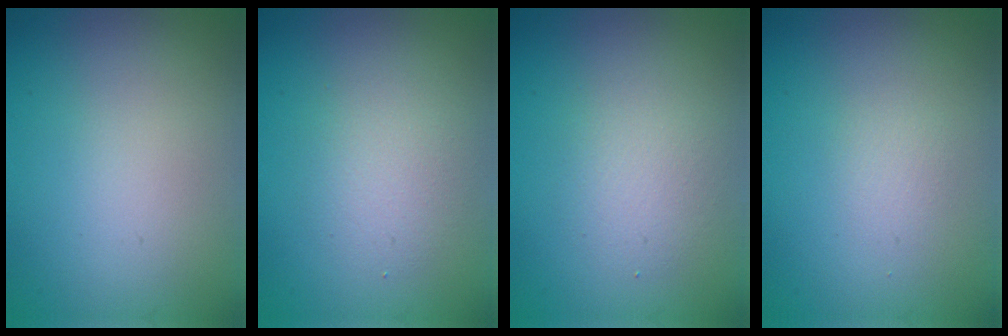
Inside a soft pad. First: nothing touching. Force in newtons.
{"total": 2.5, "press": 2.5, "slide": 0.2}
{"total": 2.2, "press": 2.2, "slide": 0.2}
{"total": 0.7, "press": 0.7, "slide": 0.1}